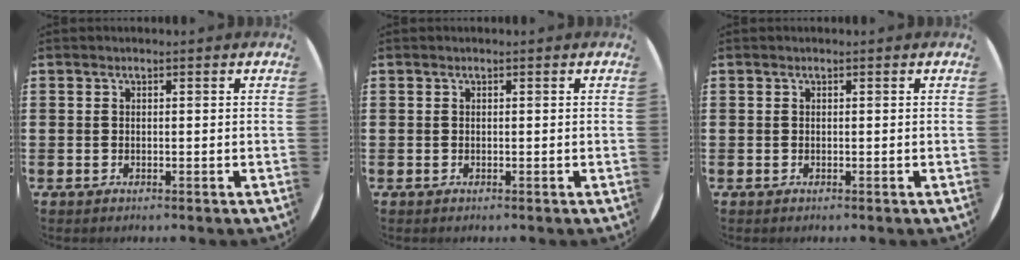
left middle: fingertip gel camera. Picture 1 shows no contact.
{"total": 0.0}
{"total": 0.0}